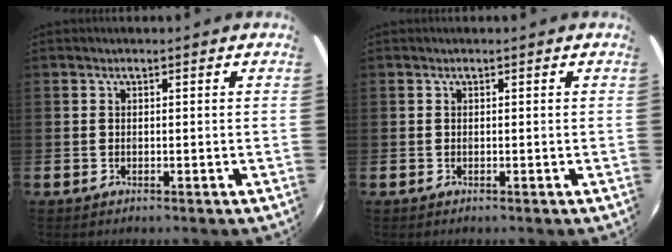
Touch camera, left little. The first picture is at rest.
{"total": 0.0}